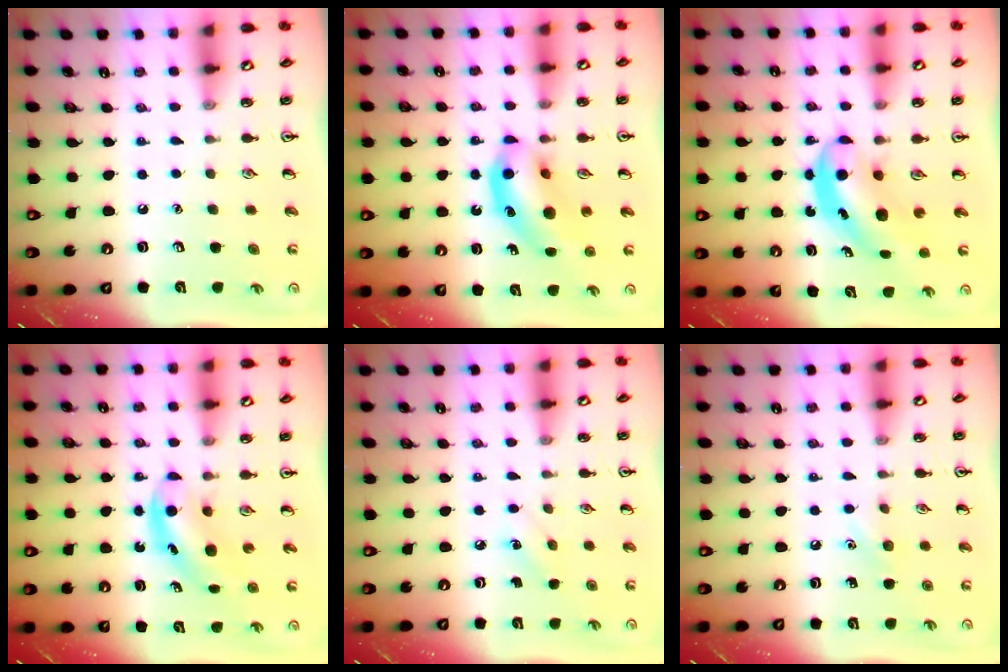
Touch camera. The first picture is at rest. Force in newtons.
{"total": 11.5, "press": 11.0, "slide": 3.5}
{"total": 6.3, "press": 6.2, "slide": 1.3}
{"total": 5.1, "press": 5.0, "slide": 0.9}
{"total": 4.2, "press": 3.9, "slide": 1.5}
{"total": 5.8, "press": 5.5, "slide": 2.0}